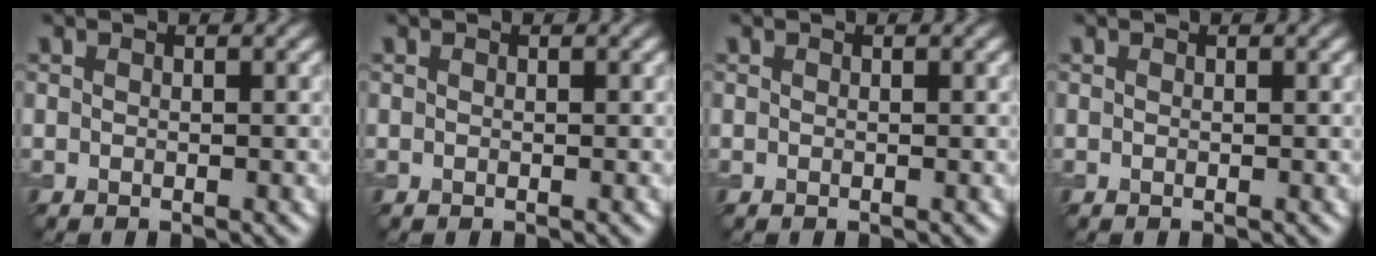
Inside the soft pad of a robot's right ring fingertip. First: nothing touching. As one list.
[{"total": 0.0}, {"total": 0.0}, {"total": 0.0}]